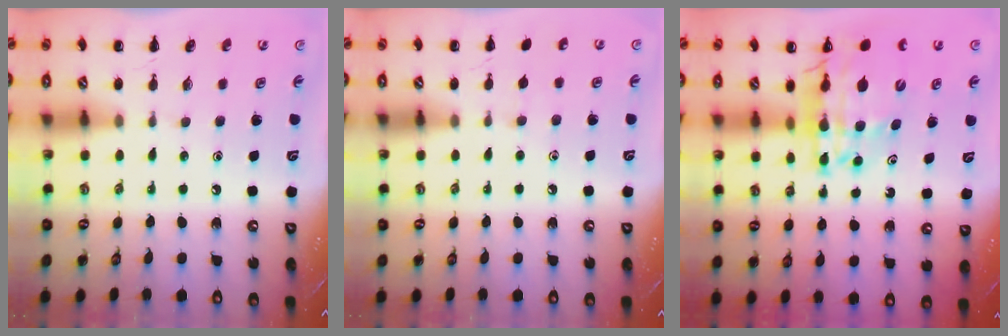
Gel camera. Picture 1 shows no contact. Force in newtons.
{"total": 2.5, "press": 2.2, "slide": 1.2}
{"total": 16.8, "press": 16.2, "slide": 4.5}